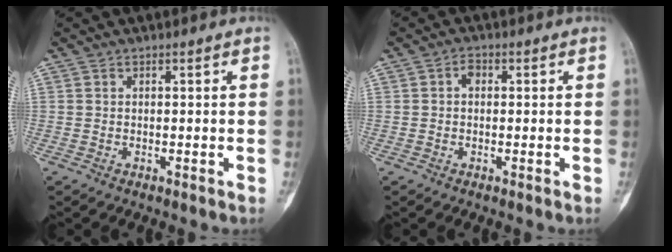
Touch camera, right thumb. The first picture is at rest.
{"total": 1.8, "force": [0.2, 1.3, 1.2], "torque": [-0.012, 0.006, -0.002]}